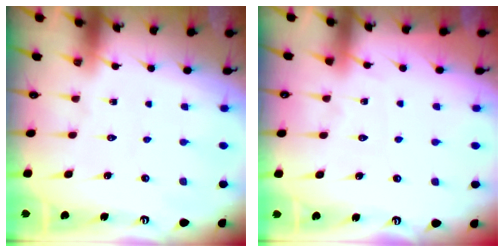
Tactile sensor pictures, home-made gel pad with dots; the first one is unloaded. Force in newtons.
{"total": 3.5, "press": 3.5, "slide": 0.5}